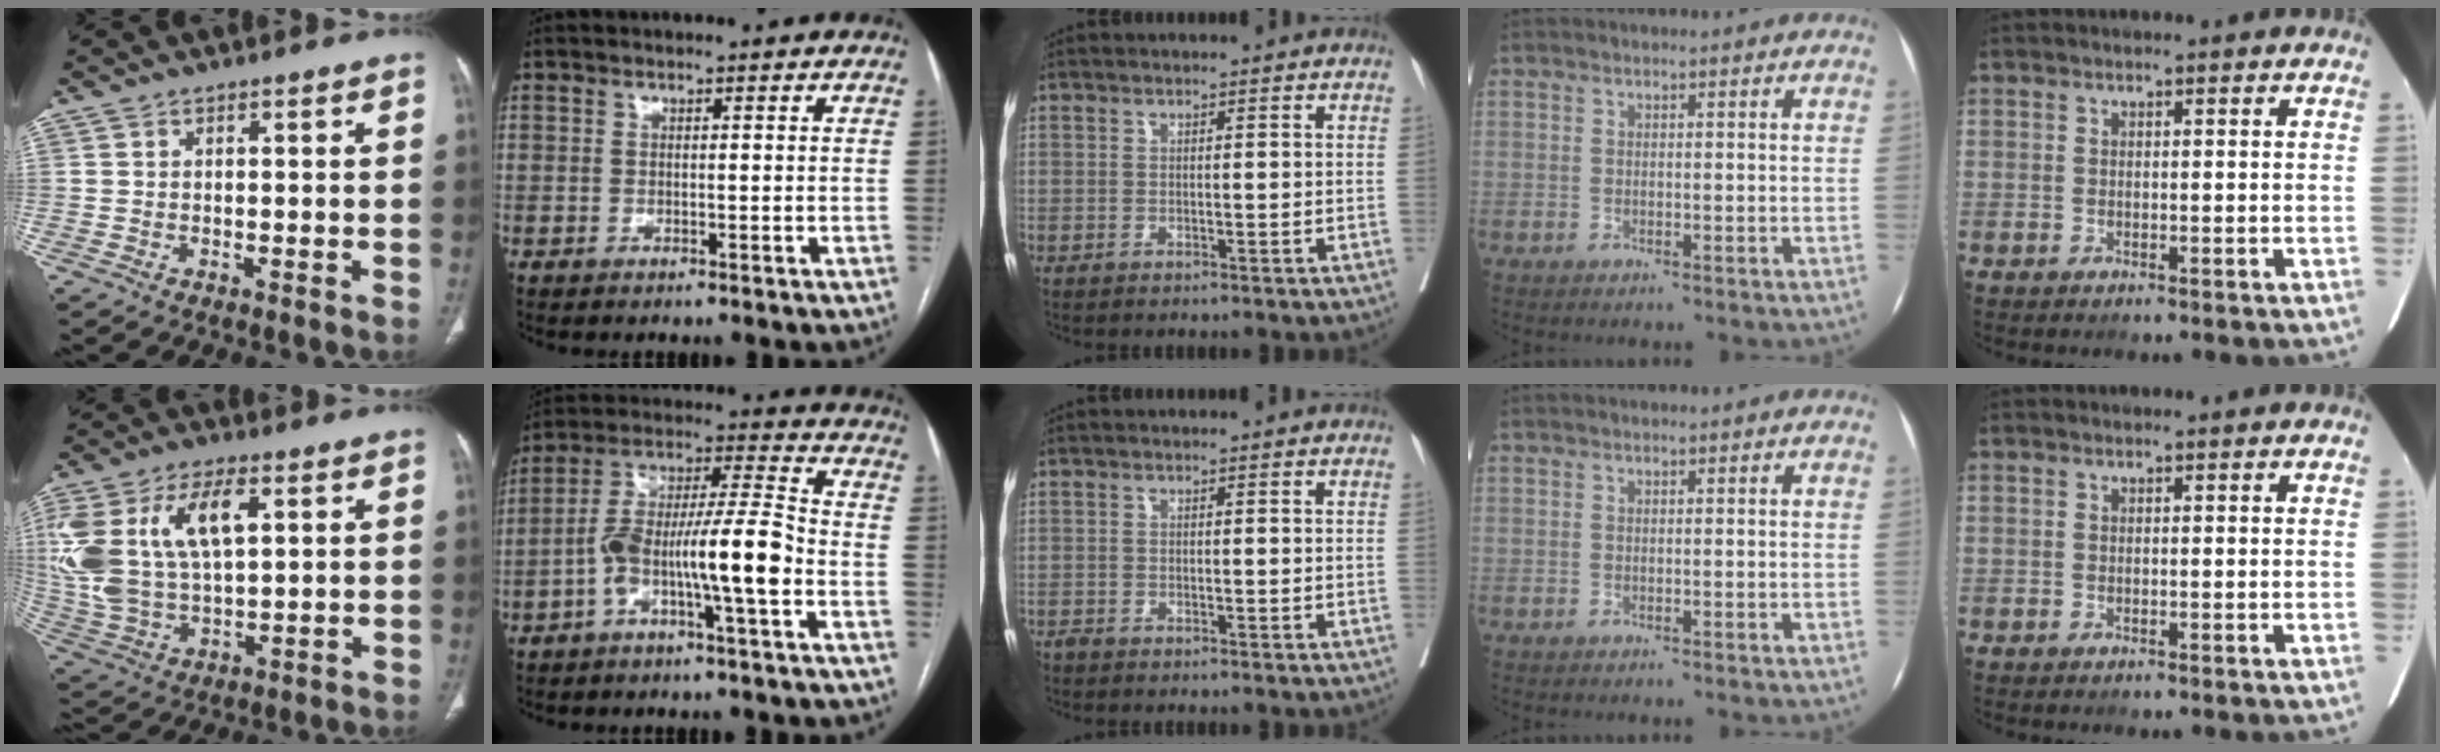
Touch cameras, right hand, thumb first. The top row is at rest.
{"thumb": {"total": 20.5, "force": [5.7, 10.9, 16.4], "torque": [-0.355, 0.002, 0.112]}, "index": {"total": 12.6, "force": [-4.3, 0.7, 11.8], "torque": [-0.213, 0.027, -0.077]}, "middle": {"total": 0.7, "force": [-0.7, 0.0, 0.1], "torque": [-0.007, -0.002, -0.017]}}